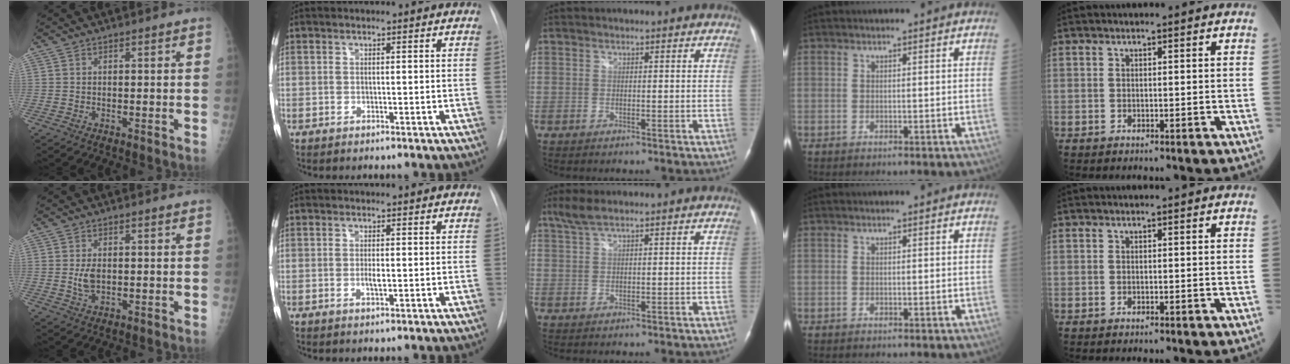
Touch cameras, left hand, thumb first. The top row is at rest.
{"thumb": {"total": 3.3, "force": [0.4, 1.8, 2.7], "torque": [-0.051, -0.007, 0.013]}, "index": {"total": 1.1, "force": [-0.1, 0.3, 1.1], "torque": [-0.023, -0.006, -0.002]}, "middle": {"total": 2.9, "force": [2.2, 0.3, 1.8], "torque": [-0.049, 0.013, 0.049]}}